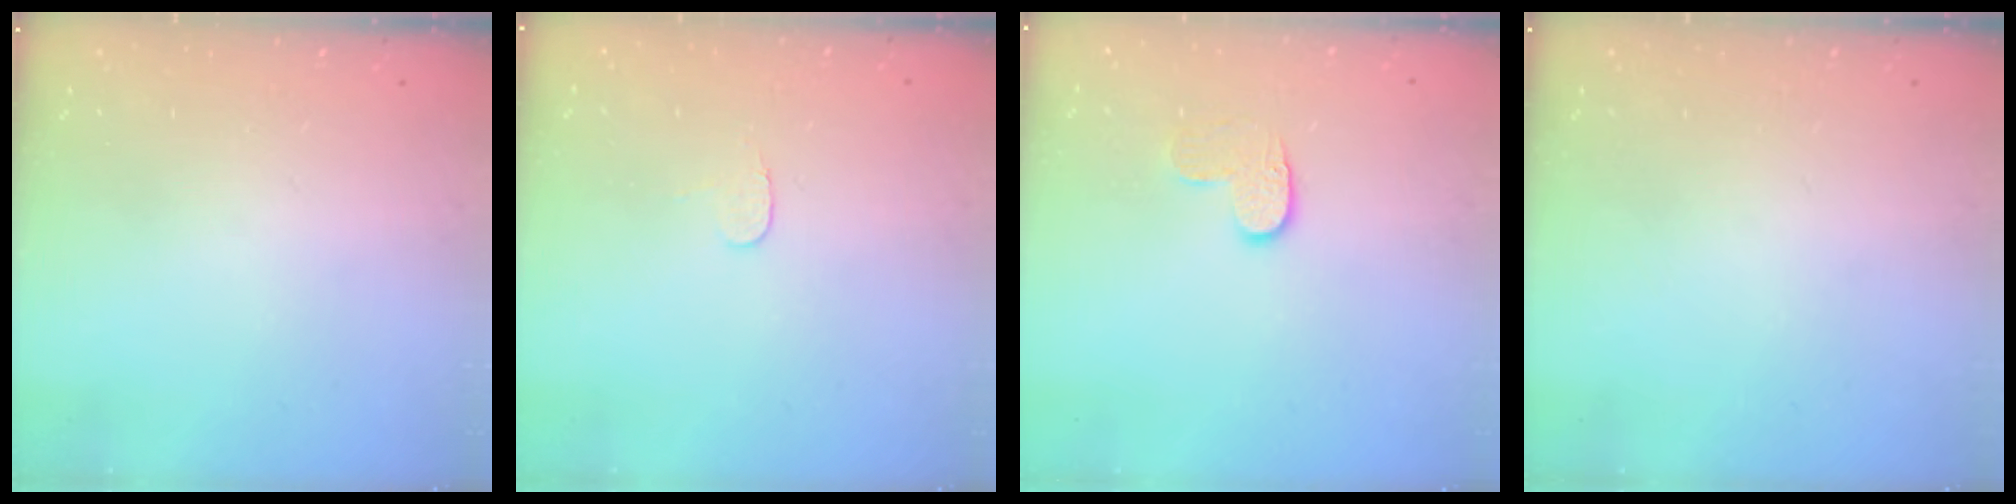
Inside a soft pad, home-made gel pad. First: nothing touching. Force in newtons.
{"total": 4.3, "press": 4.3, "slide": 0.3}
{"total": 6.7, "press": 6.7, "slide": 0.5}
{"total": 0.0}